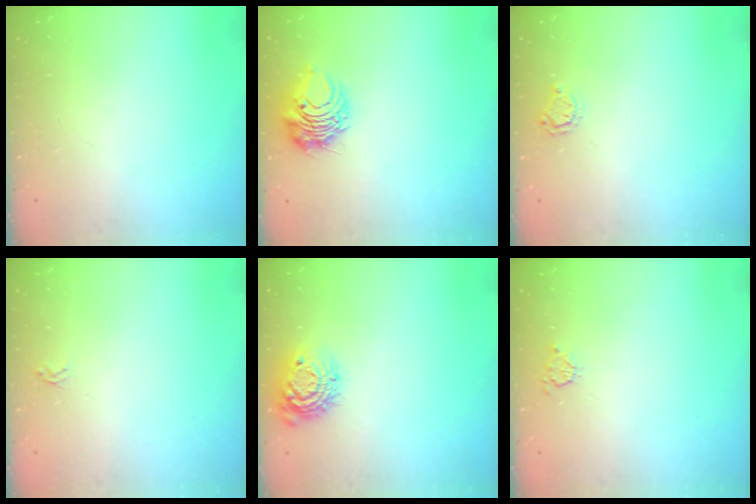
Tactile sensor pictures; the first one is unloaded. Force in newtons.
{"total": 9.4, "press": 9.3, "slide": 1.0}
{"total": 4.1, "press": 4.1, "slide": 0.4}
{"total": 1.9, "press": 1.9, "slide": 0.2}
{"total": 11.0, "press": 11.0, "slide": 0.5}
{"total": 3.6, "press": 3.5, "slide": 0.4}